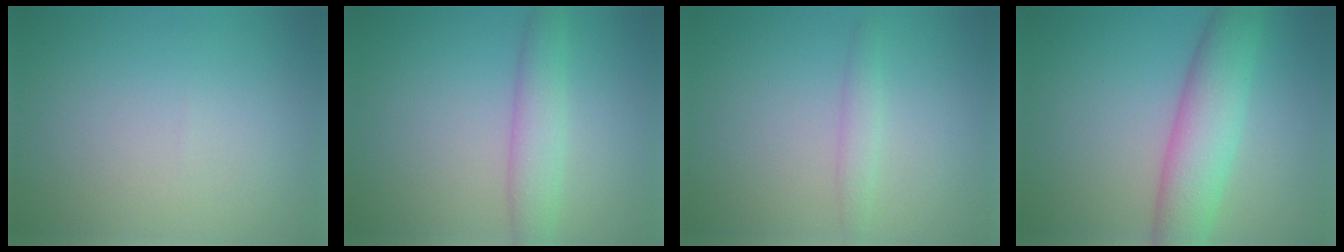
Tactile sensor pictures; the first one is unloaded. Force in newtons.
{"total": 3.2, "press": 3.2, "slide": 0.1}
{"total": 1.4, "press": 1.4, "slide": 0.1}
{"total": 6.3, "press": 6.3, "slide": 0.2}